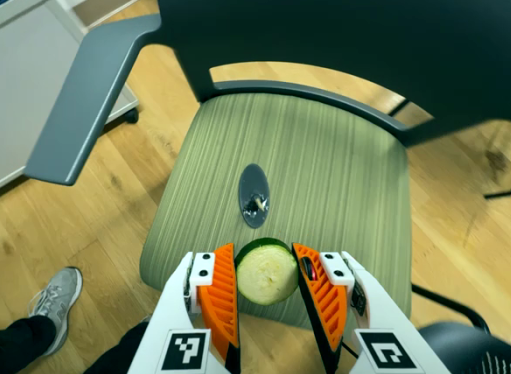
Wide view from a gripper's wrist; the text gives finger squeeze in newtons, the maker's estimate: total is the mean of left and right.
{"total": 8.9, "left": 8.9, "right": 8.8}